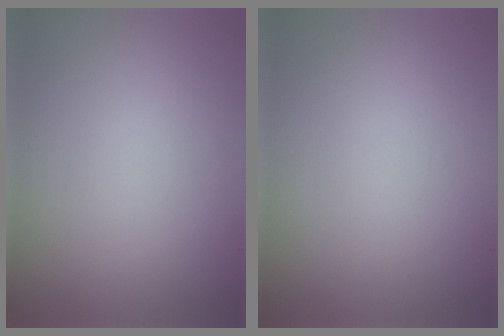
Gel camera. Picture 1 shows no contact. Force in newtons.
{"total": 0.0}